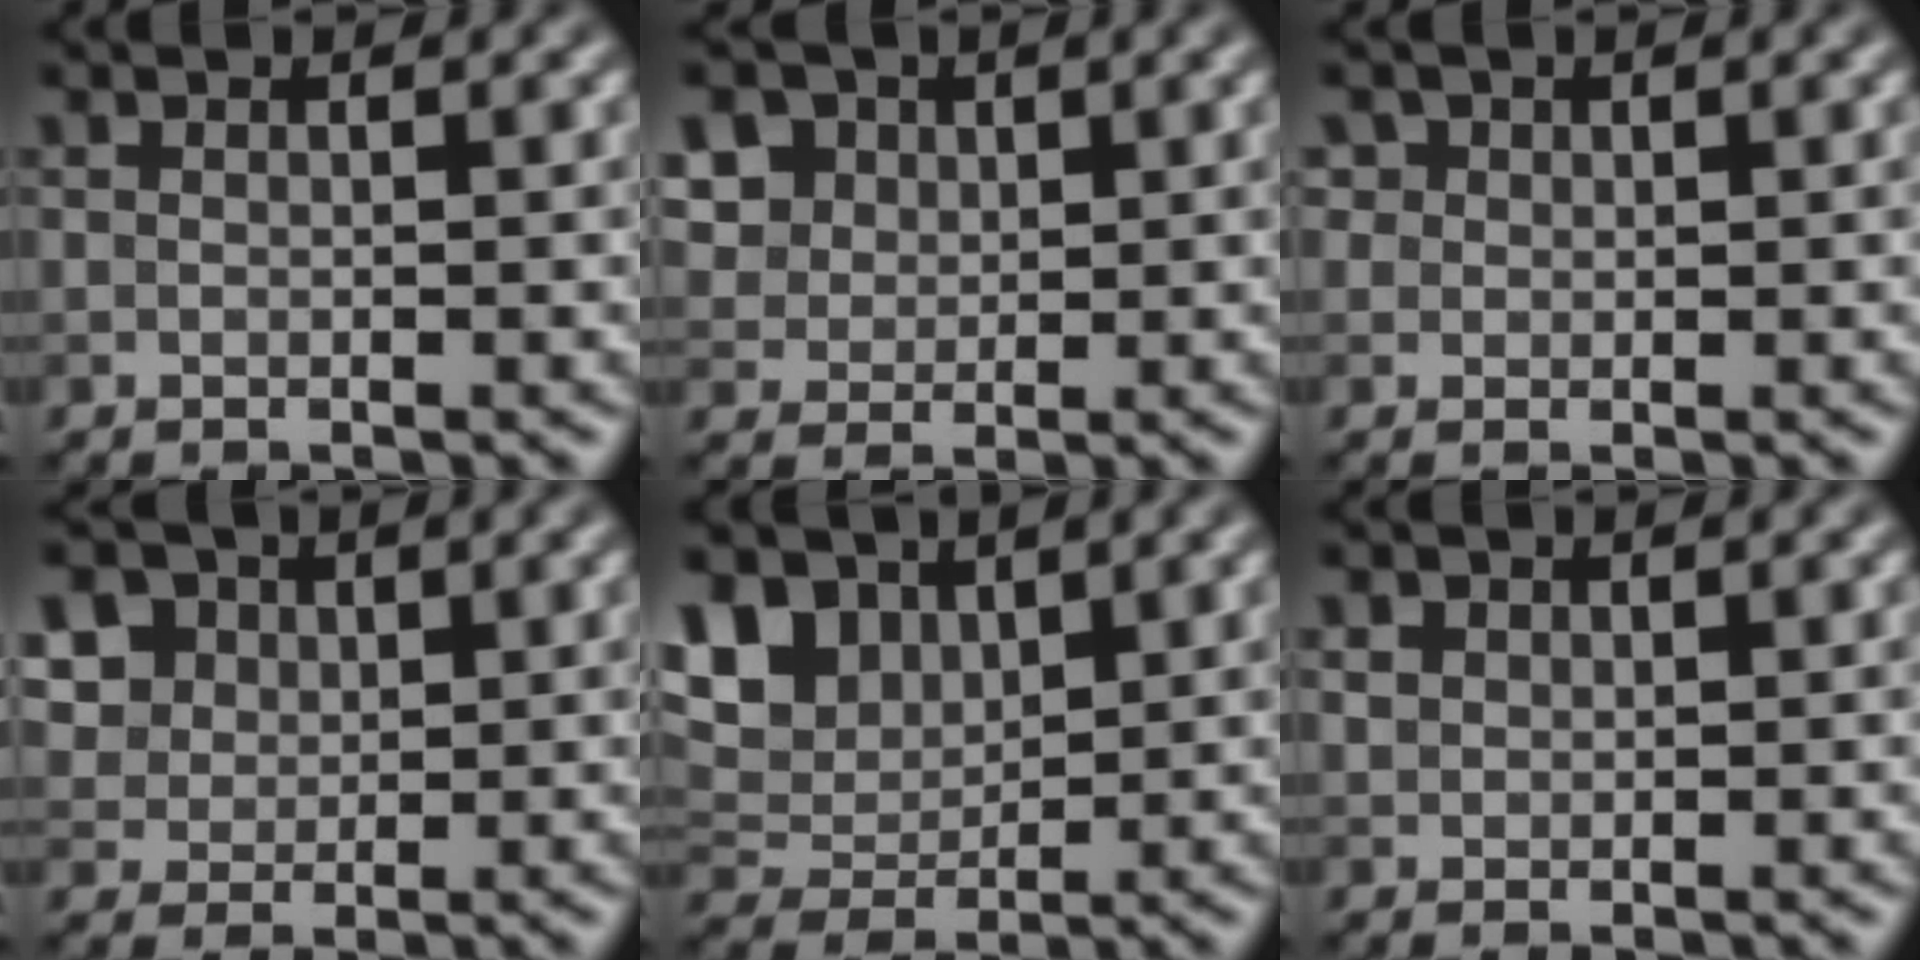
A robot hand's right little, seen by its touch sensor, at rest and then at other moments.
{"total": 9.8, "force": [4.8, 7.4, 4.3], "torque": [-0.108, 0.026, 0.075]}
{"total": 2.3, "force": [1.3, 1.8, 0.8], "torque": [-0.025, -0.001, 0.026]}
{"total": 10.8, "force": [5.2, 8.2, 4.7], "torque": [-0.125, 0.027, 0.083]}
{"total": 7.4, "force": [3.8, 4.9, 4.1], "torque": [-0.110, 0.011, 0.071]}
{"total": 1.0, "force": [0.5, 0.9, 0.2], "torque": [-0.003, -0.001, 0.012]}